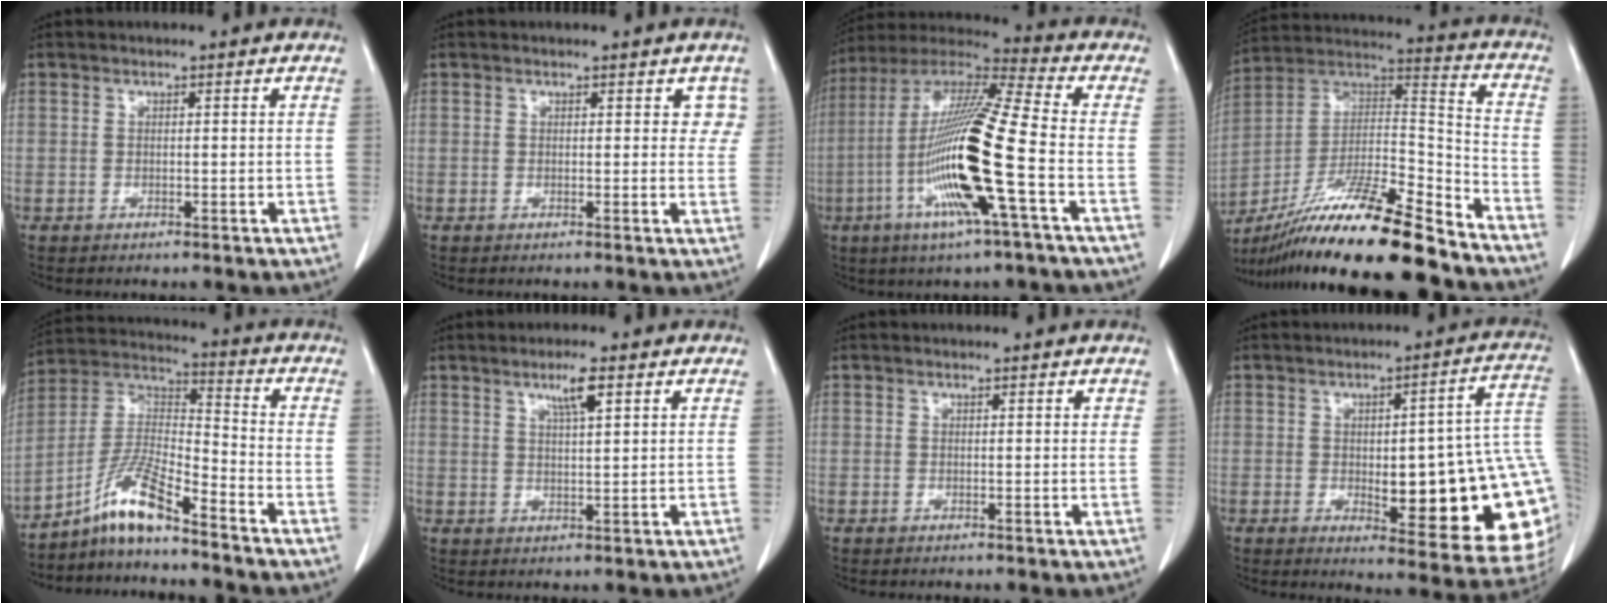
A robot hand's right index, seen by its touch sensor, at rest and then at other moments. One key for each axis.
{"total": 2.7, "fx": 1.4, "fy": 1.8, "fz": 1.4, "tx": 0.007, "ty": 0.004, "tz": 0.009}
{"total": 19.0, "fx": -5.0, "fy": 0.0, "fz": 18.3, "tx": -0.370, "ty": -0.012, "tz": -0.105}
{"total": 23.9, "fx": -18.7, "fy": 1.5, "fz": 14.8, "tx": -0.261, "ty": -0.010, "tz": -0.335}
{"total": 9.6, "fx": -7.2, "fy": 0.5, "fz": 6.4, "tx": -0.138, "ty": 0.005, "tz": -0.140}
{"total": 3.9, "fx": 2.2, "fy": 0.1, "fz": 3.3, "tx": -0.059, "ty": -0.001, "tz": 0.038}
{"total": 0.6, "fx": 0.4, "fy": 0.3, "fz": 0.3, "tx": -0.002, "ty": 0.001, "tz": 0.002}
{"total": 21.5, "fx": -1.4, "fy": 5.0, "fz": 20.9, "tx": -0.175, "ty": 0.015, "tz": 0.000}